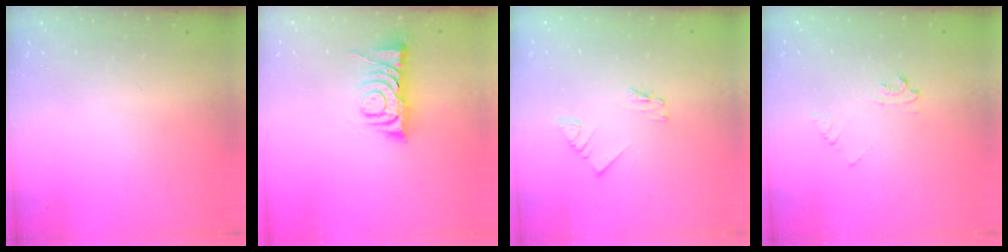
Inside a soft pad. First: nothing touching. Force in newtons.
{"total": 8.3, "press": 8.3, "slide": 0.5}
{"total": 1.8, "press": 1.7, "slide": 0.2}
{"total": 5.0, "press": 4.9, "slide": 0.6}